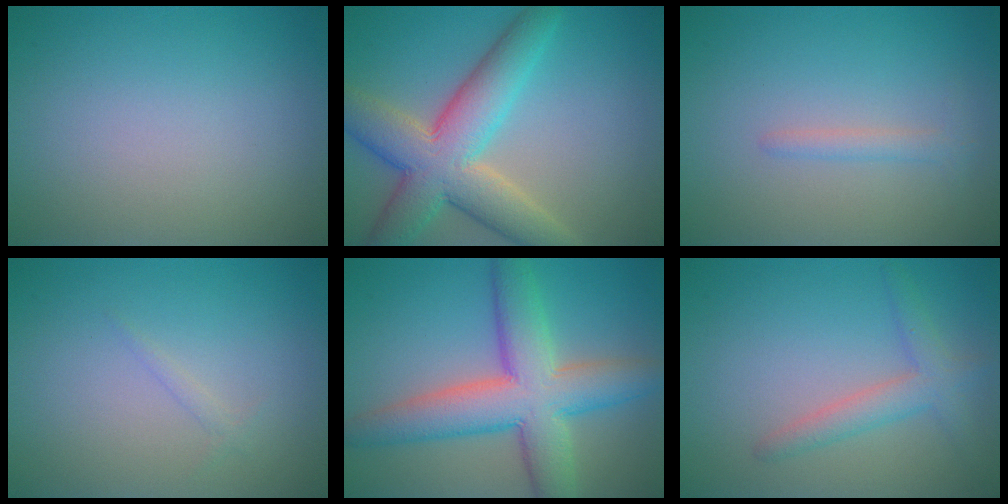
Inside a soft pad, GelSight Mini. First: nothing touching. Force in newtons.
{"total": 9.0, "press": 8.9, "slide": 0.5}
{"total": 1.3, "press": 1.3, "slide": 0.1}
{"total": 0.6, "press": 0.6, "slide": 0.1}
{"total": 8.9, "press": 8.9, "slide": 0.5}
{"total": 2.7, "press": 2.7, "slide": 0.3}